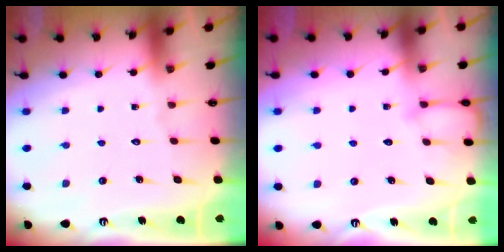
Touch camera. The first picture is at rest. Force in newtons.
{"total": 4.5, "press": 4.5, "slide": 0.4}